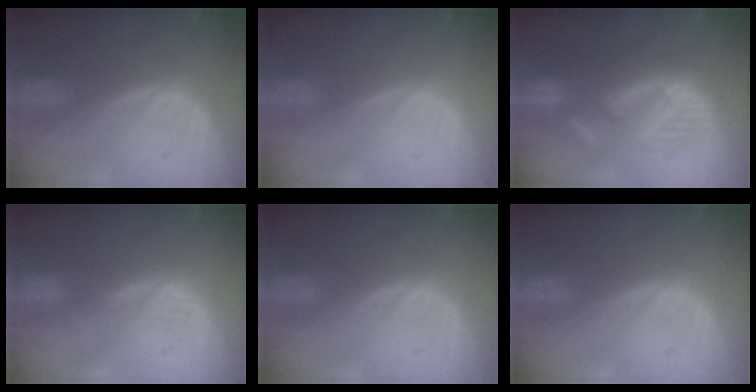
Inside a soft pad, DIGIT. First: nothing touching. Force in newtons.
{"total": 0.0}
{"total": 8.9, "press": 8.7, "slide": 1.5}
{"total": 1.6, "press": 1.6, "slide": 0.2}
{"total": 0.0}
{"total": 0.0}